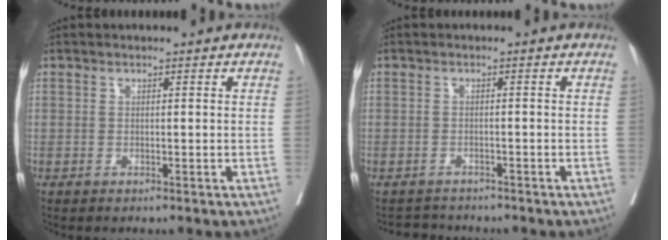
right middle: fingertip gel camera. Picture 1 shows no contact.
{"total": 2.7, "force": [-2.5, 0.7, -0.7], "torque": [0.013, -0.008, -0.040]}